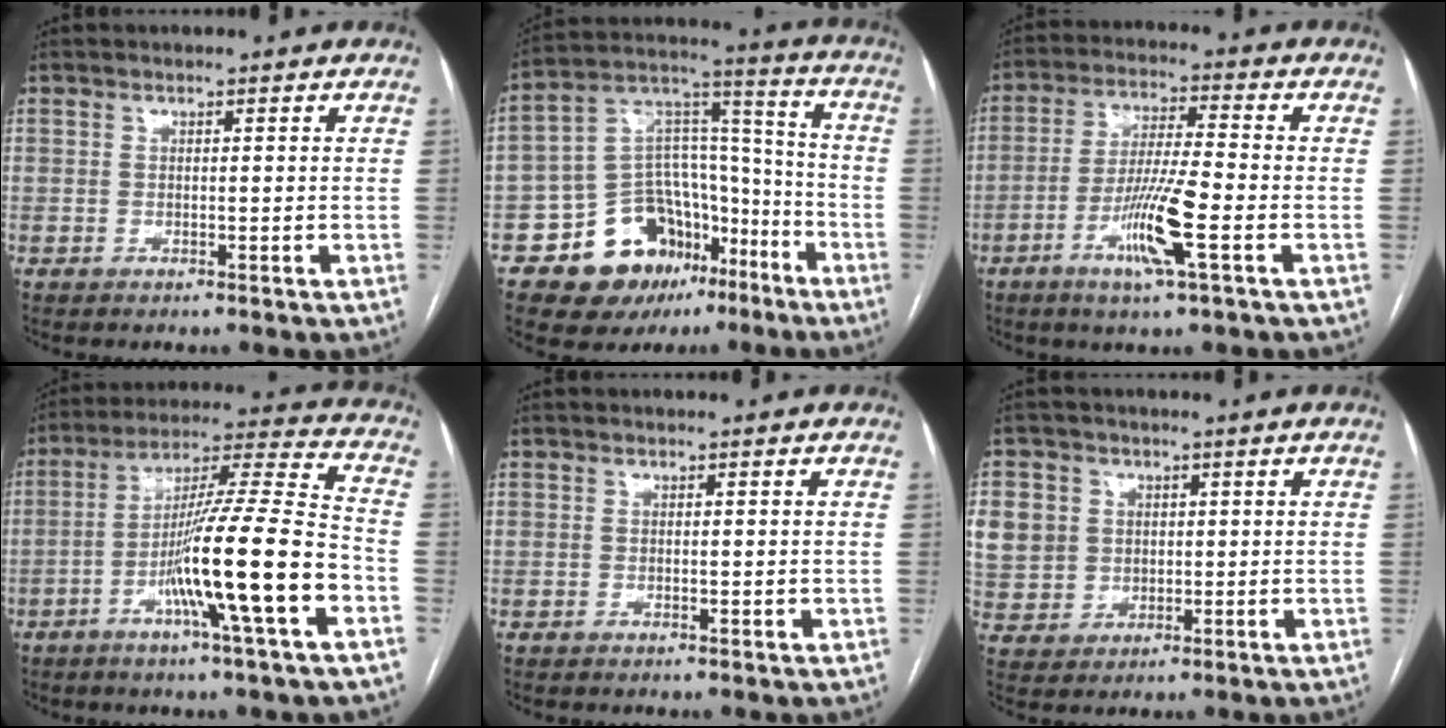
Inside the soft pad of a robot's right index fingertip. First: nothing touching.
{"total": 17.0, "force": [-10.2, 10.8, 8.2], "torque": [-0.118, 0.069, -0.158]}
{"total": 10.1, "force": [-3.8, 0.3, 9.4], "torque": [-0.182, -0.010, -0.073]}
{"total": 17.6, "force": [-6.0, -0.7, 16.5], "torque": [-0.285, -0.003, -0.107]}
{"total": 0.6, "force": [0.0, 0.3, 0.5], "torque": [-0.009, -0.001, 0.002]}
{"total": 10.9, "force": [2.5, 10.0, 3.4], "torque": [-0.103, 0.028, 0.066]}